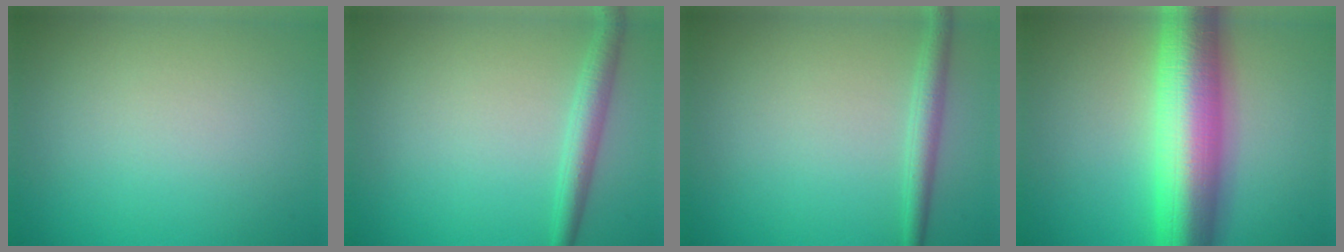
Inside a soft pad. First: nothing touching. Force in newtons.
{"total": 2.5, "press": 2.5, "slide": 0.1}
{"total": 2.2, "press": 2.2, "slide": 0.1}
{"total": 12.0, "press": 12.0, "slide": 0.1}